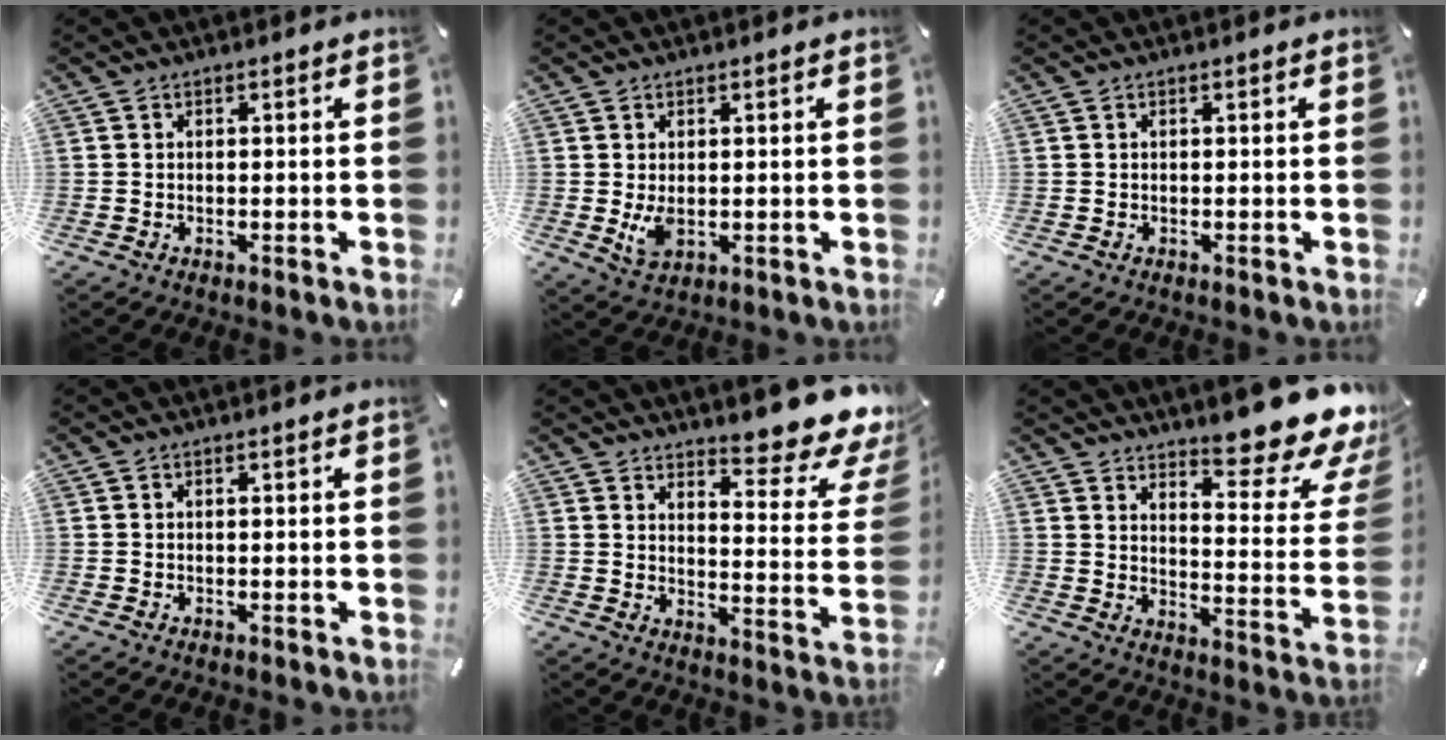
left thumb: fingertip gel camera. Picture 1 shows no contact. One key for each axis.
{"total": 4.5, "fx": 0.1, "fy": 2.7, "fz": 3.6, "tx": -0.070, "ty": -0.010, "tz": -0.002}
{"total": 0.0}
{"total": 0.0}
{"total": 11.7, "fx": 9.9, "fy": 3.3, "fz": 5.3, "tx": -0.062, "ty": -0.102, "tz": 0.163}
{"total": 15.3, "fx": 12.7, "fy": 3.9, "fz": 7.5, "tx": -0.085, "ty": -0.128, "tz": 0.206}